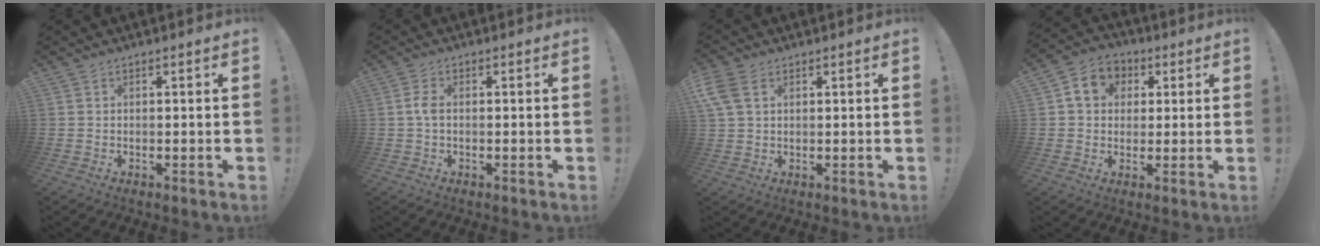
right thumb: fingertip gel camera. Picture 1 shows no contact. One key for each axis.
{"total": 3.0, "fx": -0.3, "fy": 1.4, "fz": 2.6, "tx": -0.051, "ty": 0.011, "tz": -0.003}
{"total": 6.0, "fx": 2.4, "fy": 3.6, "fz": 4.1, "tx": -0.084, "ty": -0.005, "tz": 0.046}
{"total": 9.0, "fx": 2.4, "fy": 7.8, "fz": 3.8, "tx": -0.058, "ty": 0.009, "tz": 0.050}